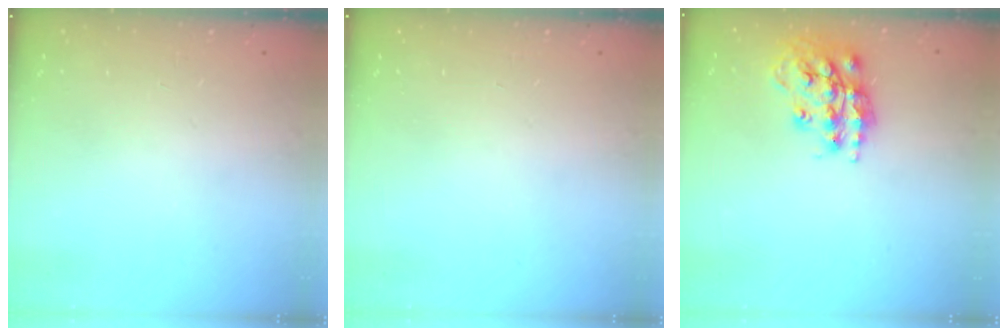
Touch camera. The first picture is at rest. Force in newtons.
{"total": 0.0}
{"total": 16.8, "press": 16.7, "slide": 1.5}